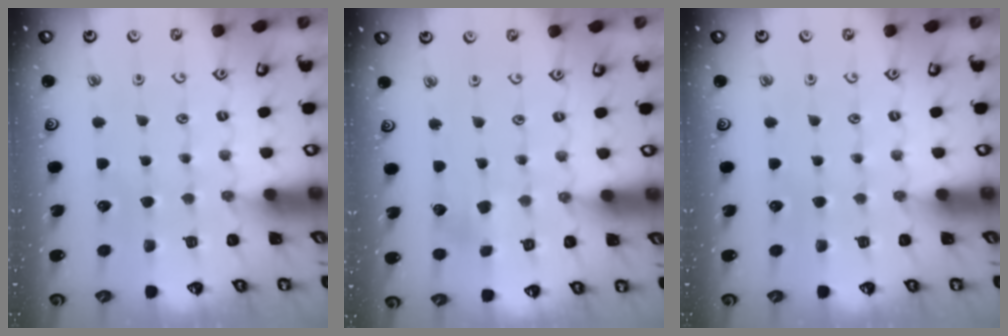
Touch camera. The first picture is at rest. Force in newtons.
{"total": 2.4, "press": 2.3, "slide": 0.4}
{"total": 0.0}